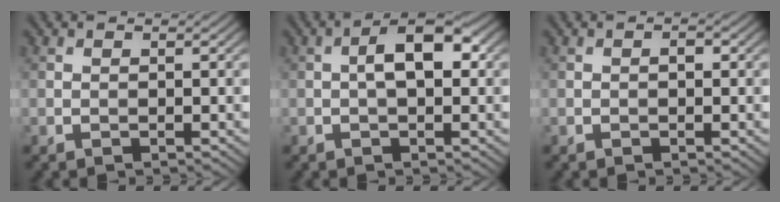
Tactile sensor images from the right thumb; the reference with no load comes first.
{"total": 5.1, "force": [0.3, 2.3, 4.5], "torque": [-0.071, 0.011, -0.001]}
{"total": 0.7, "force": [0.0, 0.4, 0.6], "torque": [-0.008, 0.001, -0.002]}